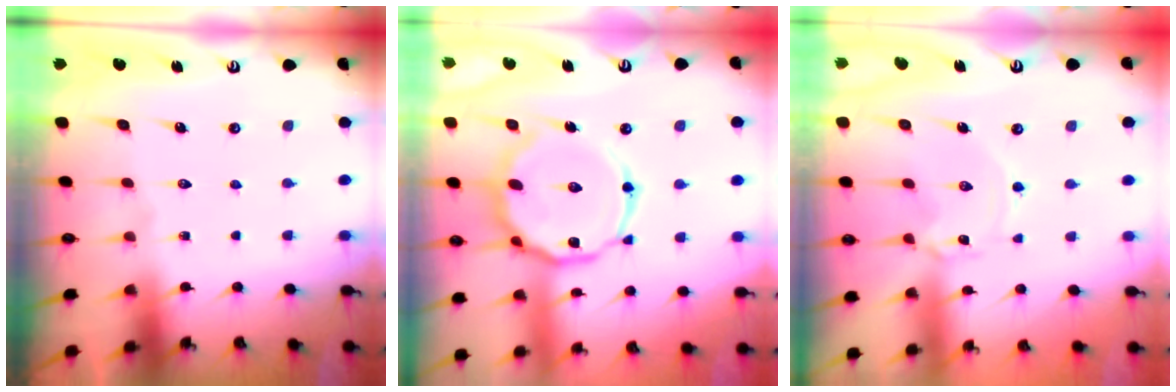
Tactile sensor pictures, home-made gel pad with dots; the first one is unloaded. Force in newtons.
{"total": 18.5, "press": 18.4, "slide": 1.4}
{"total": 0.9, "press": 0.9, "slide": 0.1}